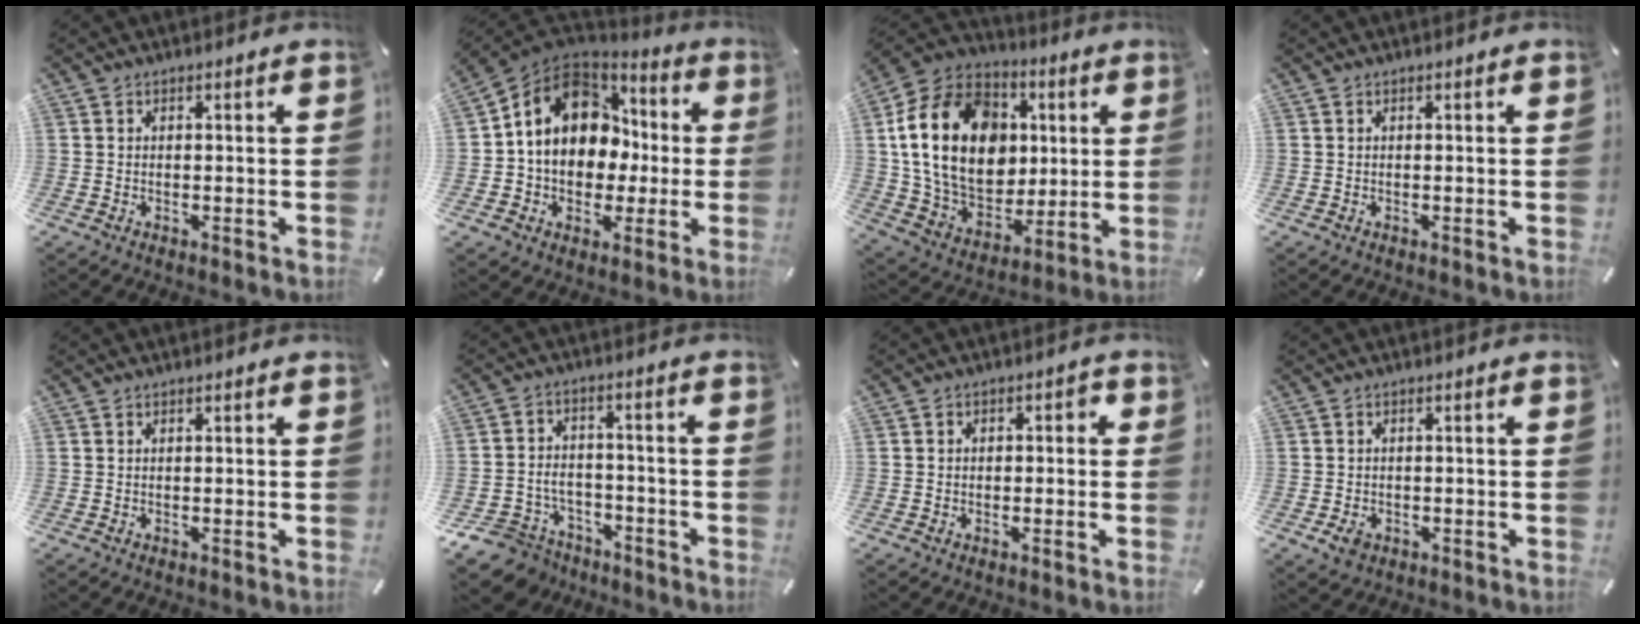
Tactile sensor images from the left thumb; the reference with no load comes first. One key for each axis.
{"total": 13.5, "fx": 2.3, "fy": 11.3, "fz": 7.0, "tx": -0.145, "ty": -0.003, "tz": 0.048}
{"total": 23.6, "fx": 4.3, "fy": 17.9, "fz": 14.8, "tx": -0.292, "ty": -0.001, "tz": 0.081}
{"total": 0.0}
{"total": 0.0}
{"total": 7.9, "fx": -5.6, "fy": 5.4, "fz": 1.4, "tx": -0.038, "ty": 0.029, "tz": -0.106}
{"total": 2.2, "fx": -1.2, "fy": 1.5, "fz": 1.0, "tx": -0.019, "ty": 0.012, "tz": -0.026}
{"total": 2.7, "fx": -1.2, "fy": 2.0, "fz": 1.2, "tx": -0.028, "ty": 0.001, "tz": -0.023}